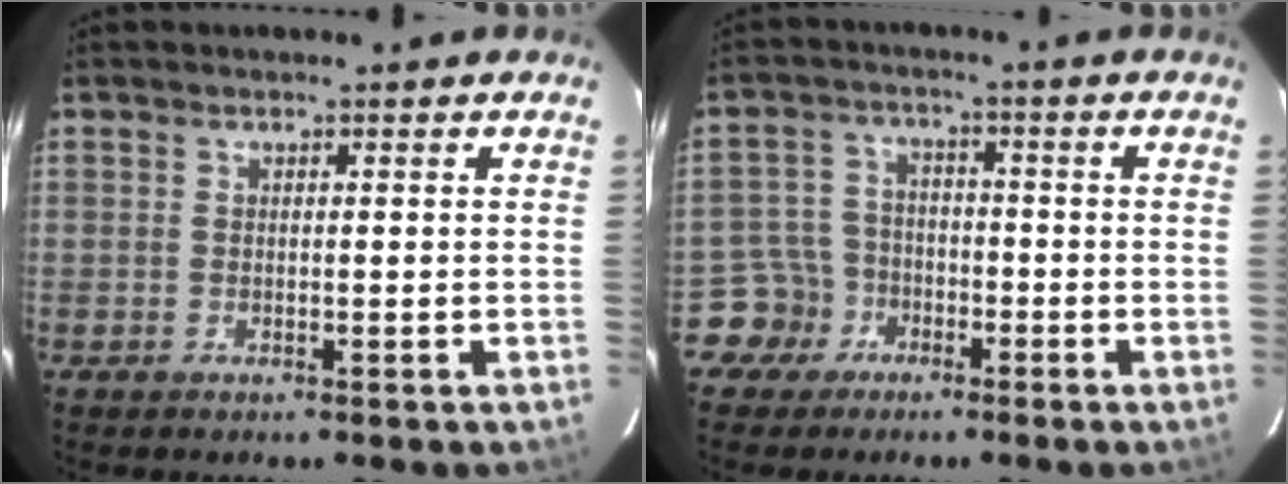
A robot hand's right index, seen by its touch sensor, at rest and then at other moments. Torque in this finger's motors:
{"motor_torque": [-0.15, -0.05, -0.62, -0.21]}